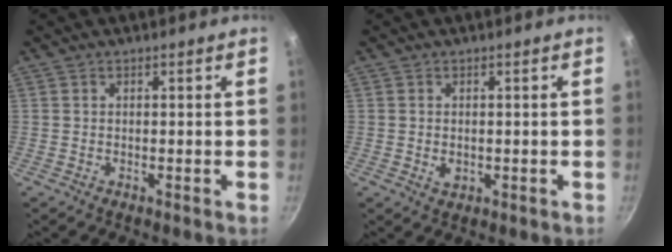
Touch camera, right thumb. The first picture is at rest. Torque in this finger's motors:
{"motor_torque": [-0.31, 0.01, 0.00, 0.39, -0.01]}